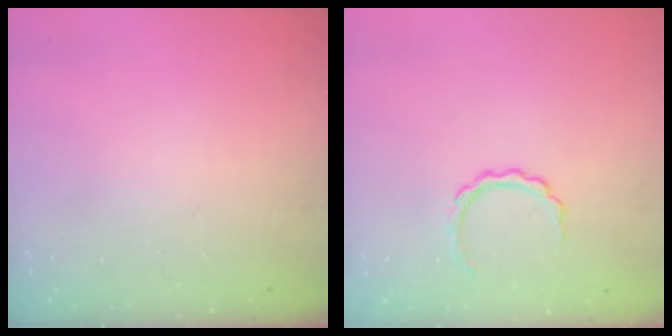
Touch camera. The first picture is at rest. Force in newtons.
{"total": 4.6, "press": 4.6, "slide": 0.3}